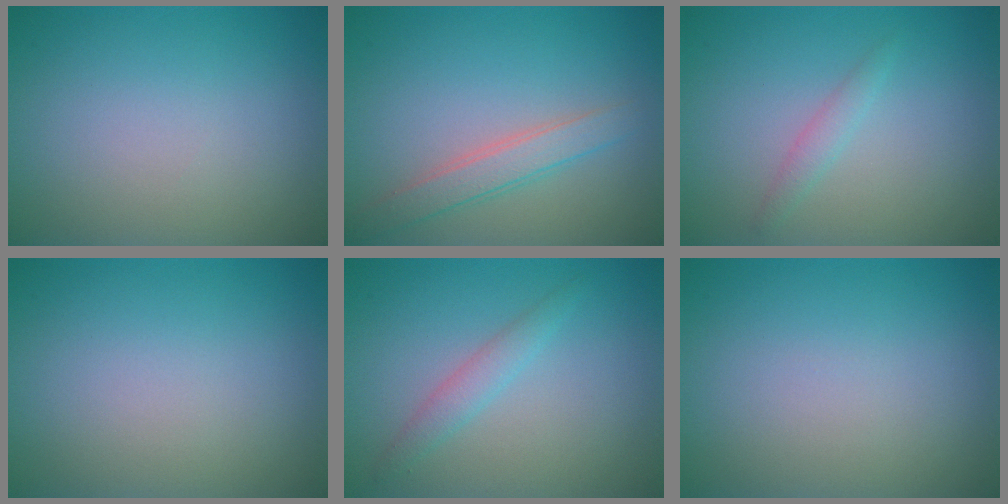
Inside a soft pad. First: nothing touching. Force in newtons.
{"total": 2.5, "press": 2.5, "slide": 0.1}
{"total": 1.2, "press": 1.2, "slide": 0.0}
{"total": 0.0}
{"total": 1.7, "press": 1.7, "slide": 0.0}
{"total": 0.0}